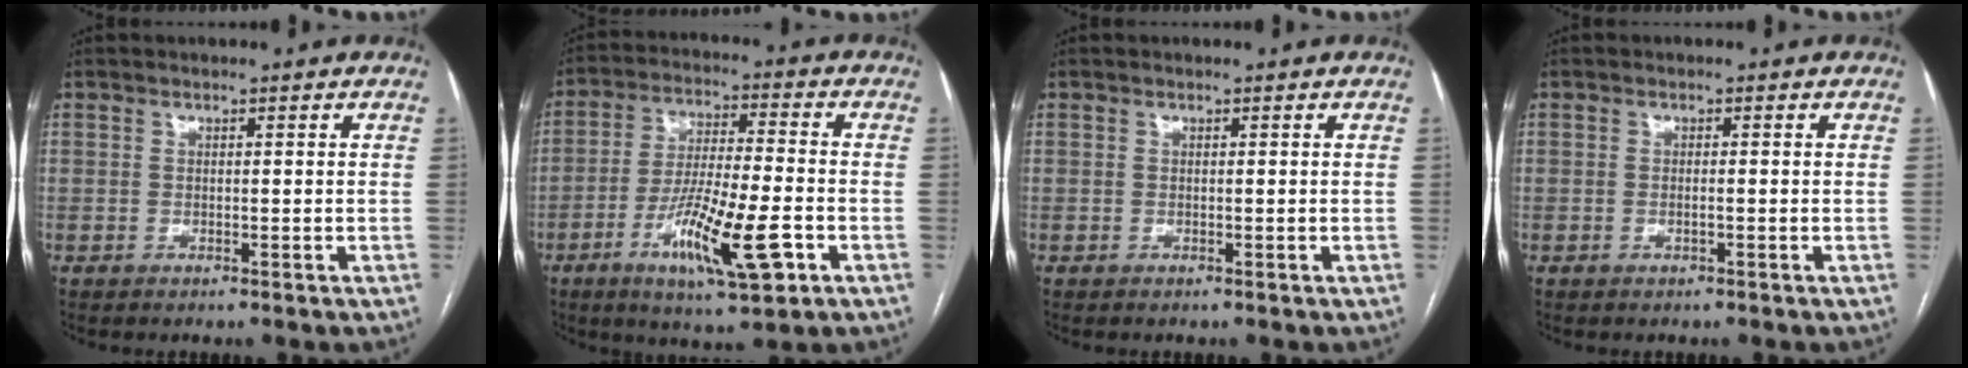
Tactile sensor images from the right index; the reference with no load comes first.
{"total": 14.0, "force": [-5.5, 2.1, 12.7], "torque": [-0.230, -0.015, -0.091]}
{"total": 0.0}
{"total": 0.8, "force": [-0.3, 0.0, 0.7], "torque": [-0.014, 0.000, -0.004]}